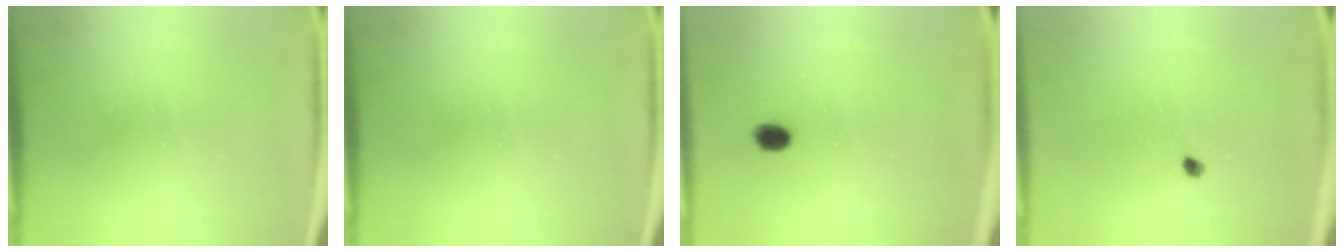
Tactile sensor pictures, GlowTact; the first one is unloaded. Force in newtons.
{"total": 0.0}
{"total": 2.4}
{"total": 0.9}